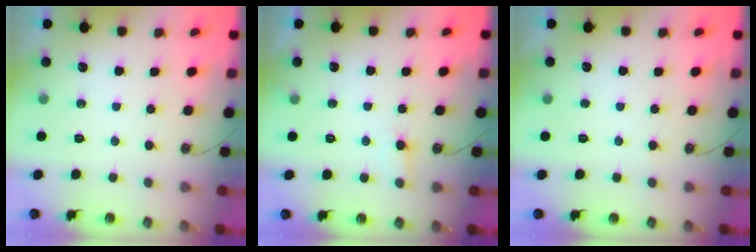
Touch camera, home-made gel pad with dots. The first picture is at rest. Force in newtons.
{"total": 4.0, "press": 4.0, "slide": 0.4}
{"total": 3.7, "press": 3.7, "slide": 0.3}